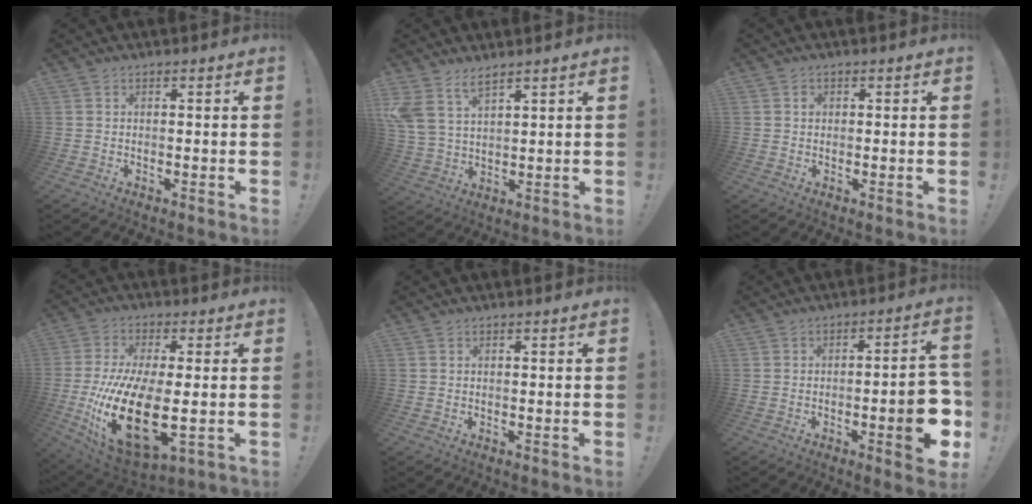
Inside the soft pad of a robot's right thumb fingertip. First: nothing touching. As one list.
[{"total": 8.1, "force": [5.8, 3.6, 4.3], "torque": [-0.092, -0.025, 0.113]}, {"total": 1.0, "force": [0.1, 0.9, 0.3], "torque": [-0.003, 0.003, 0.001]}, {"total": 22.9, "force": [-3.3, 10.5, 20.1], "torque": [-0.395, -0.002, -0.041]}, {"total": 0.0}, {"total": 12.0, "force": [-3.2, 2.8, 11.2], "torque": [-0.136, 0.004, -0.047]}]